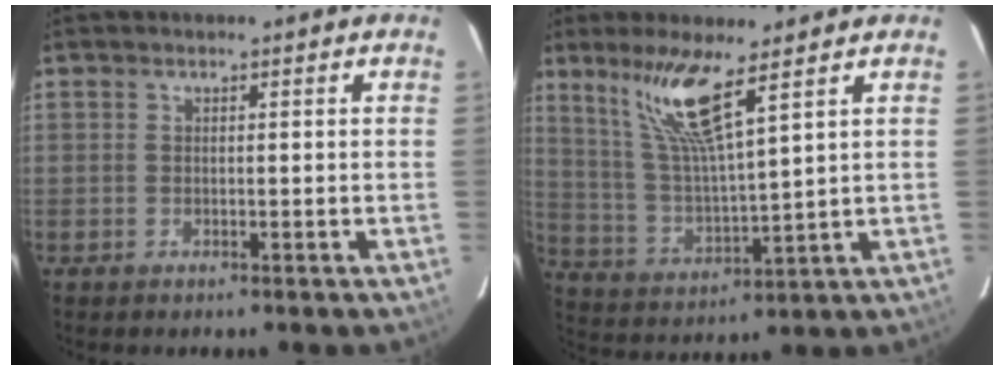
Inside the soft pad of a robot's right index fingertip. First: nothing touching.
{"total": 11.2, "force": [7.3, 0.5, 8.5], "torque": [-0.161, 0.003, 0.156]}